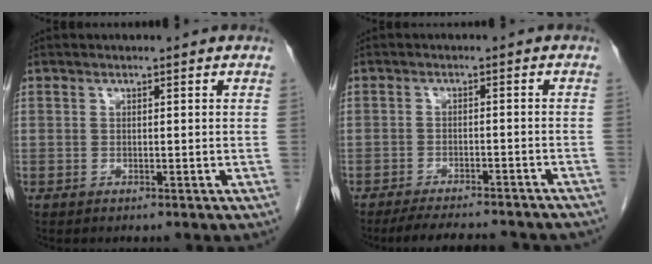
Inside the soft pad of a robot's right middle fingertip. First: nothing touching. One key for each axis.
{"total": 14.0, "fx": -12.5, "fy": 2.4, "fz": 5.7, "tx": -0.088, "ty": -0.010, "tz": -0.158}